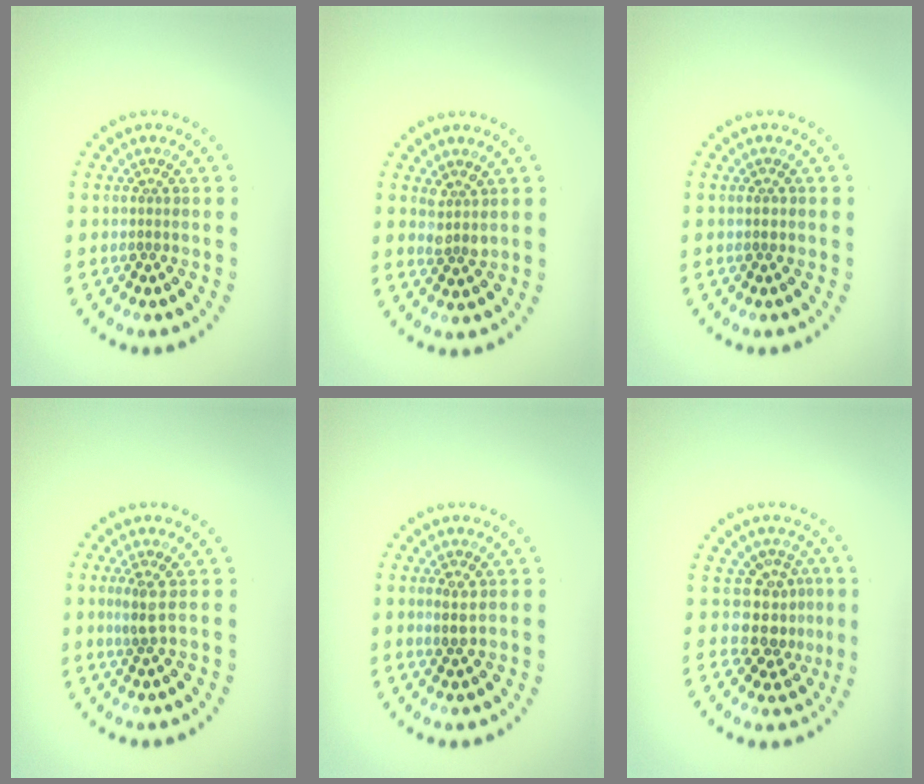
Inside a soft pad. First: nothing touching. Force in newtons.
{"total": 1.6, "press": 1.5, "slide": 0.7}
{"total": 0.6, "press": 0.6, "slide": 0.1}
{"total": 2.1, "press": 1.7, "slide": 1.3}
{"total": 1.9, "press": 1.9, "slide": 0.6}
{"total": 3.9, "press": 3.3, "slide": 2.1}